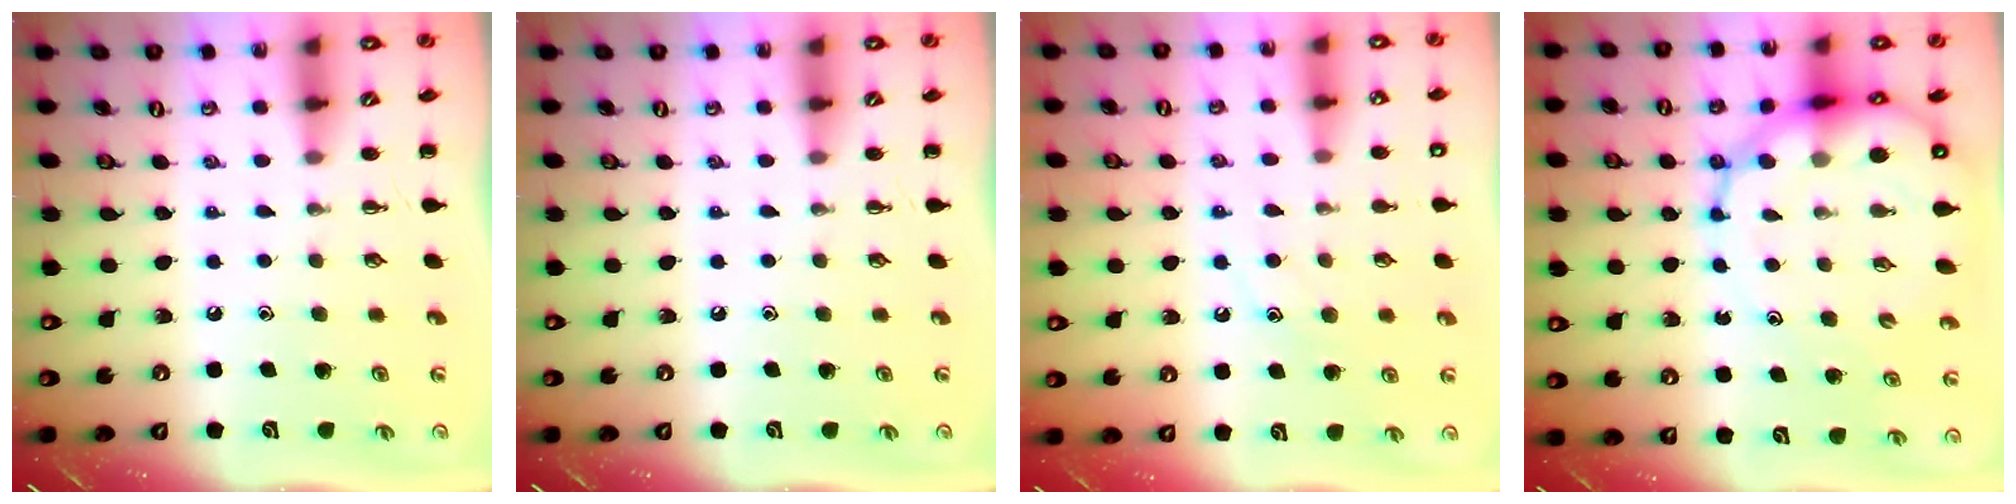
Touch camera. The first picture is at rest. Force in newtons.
{"total": 0.0}
{"total": 8.6, "press": 8.5, "slide": 1.3}
{"total": 16.6, "press": 16.1, "slide": 4.1}